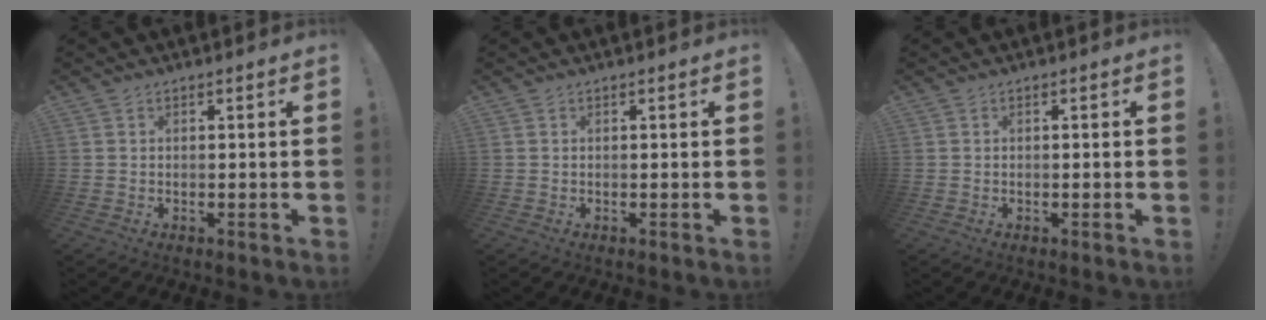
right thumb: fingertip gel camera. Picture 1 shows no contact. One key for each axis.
{"total": 0.0}
{"total": 0.7, "fx": -0.5, "fy": -0.1, "fz": 0.4, "tx": -0.015, "ty": 0.003, "tz": -0.008}